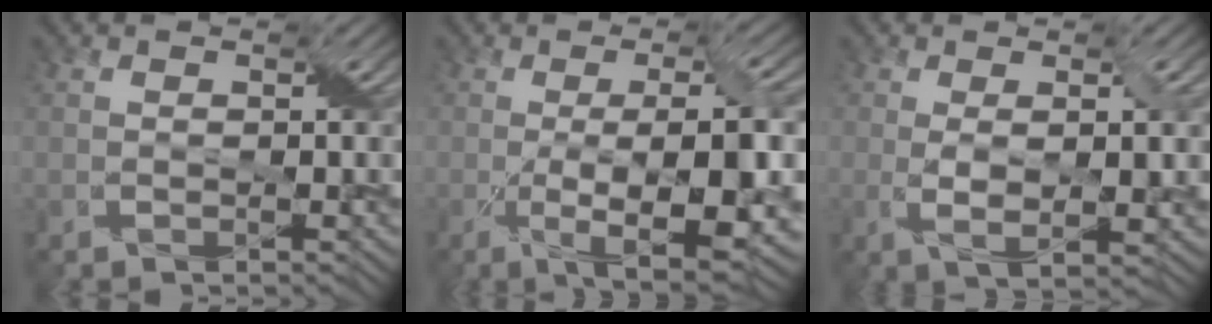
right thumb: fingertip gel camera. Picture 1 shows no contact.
{"total": 11.5, "force": [-2.4, 3.1, 10.8], "torque": [-0.170, -0.001, -0.026]}
{"total": 4.7, "force": [0.5, 1.2, 4.6], "torque": [-0.089, -0.005, 0.012]}